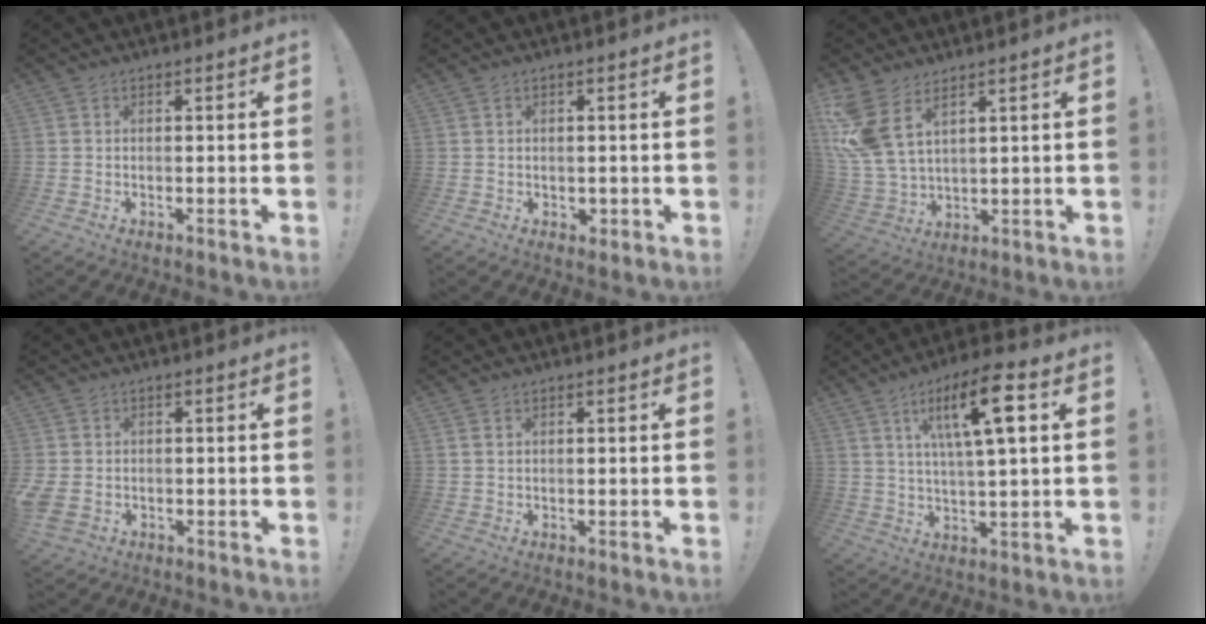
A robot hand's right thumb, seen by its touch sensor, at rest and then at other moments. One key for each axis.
{"total": 1.5, "fx": 0.4, "fy": 1.3, "fz": 0.6, "tx": -0.002, "ty": -0.004, "tz": 0.007}
{"total": 11.0, "fx": 6.1, "fy": 5.6, "fz": 7.2, "tx": -0.167, "ty": -0.031, "tz": 0.122}
{"total": 3.6, "fx": -0.5, "fy": 2.8, "fz": 2.1, "tx": -0.056, "ty": 0.007, "tz": -0.004}
{"total": 1.0, "fx": 0.6, "fy": 0.5, "fz": 0.6, "tx": -0.020, "ty": 0.005, "tz": 0.012}
{"total": 14.2, "fx": 5.1, "fy": 3.1, "fz": 12.9, "tx": -0.209, "ty": -0.008, "tz": 0.070}